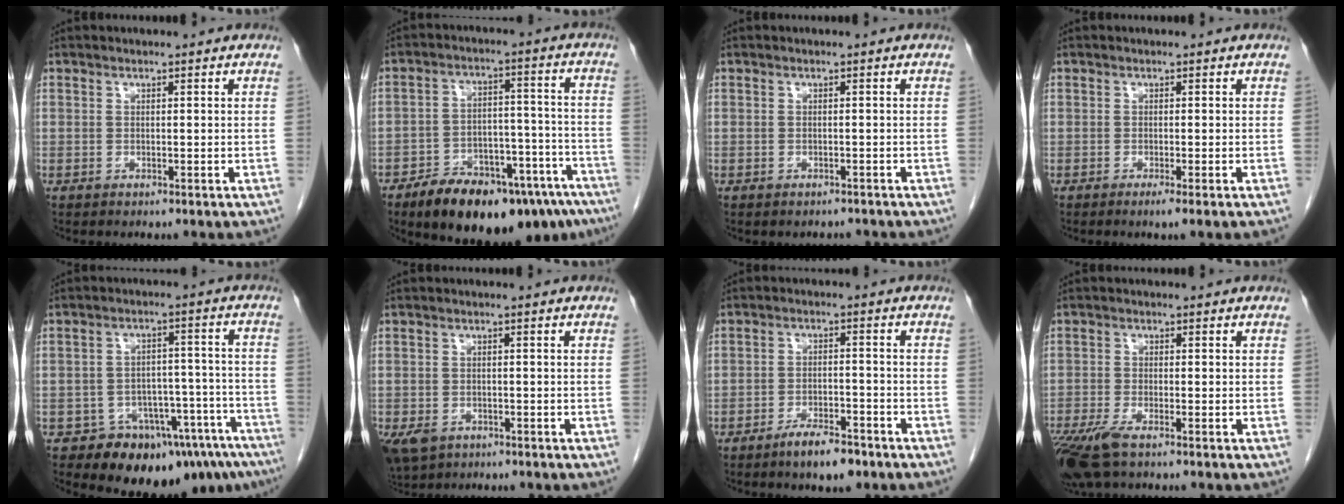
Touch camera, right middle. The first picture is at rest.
{"total": 20.6, "force": [-15.7, 6.7, 11.5], "torque": [-0.117, 0.025, -0.226]}
{"total": 1.7, "force": [-1.7, 0.3, 0.1], "torque": [-0.003, -0.001, -0.023]}
{"total": 1.6, "force": [-0.8, -0.8, 1.1], "torque": [-0.019, -0.004, -0.014]}
{"total": 14.1, "force": [-11.6, 5.4, 6.0], "torque": [-0.020, 0.049, -0.147]}
{"total": 6.5, "force": [-3.8, 4.5, 2.8], "torque": [-0.064, -0.007, -0.056]}
{"total": 5.4, "force": [-4.1, 1.1, 3.4], "torque": [-0.063, -0.002, -0.065]}
{"total": 6.7, "force": [-4.5, 1.5, 4.7], "torque": [-0.092, -0.018, -0.084]}